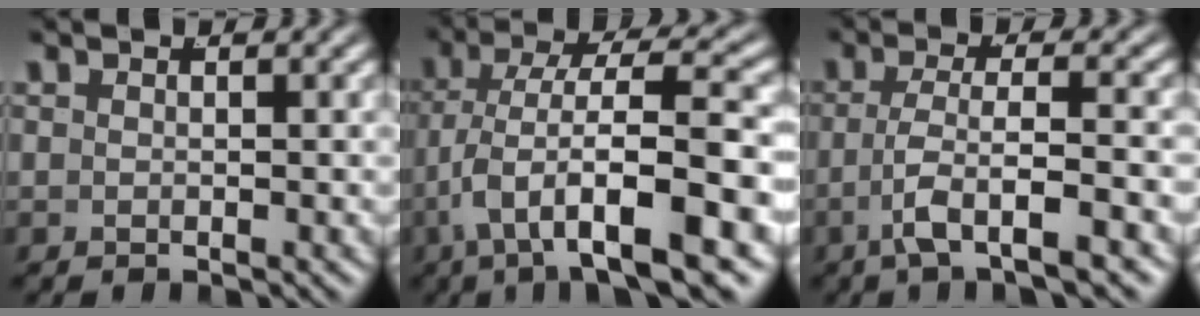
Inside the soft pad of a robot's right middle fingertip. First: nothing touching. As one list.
[{"total": 9.9, "force": [-3.0, 3.8, 8.6], "torque": [-0.156, -0.020, -0.031]}, {"total": 4.8, "force": [-2.3, 0.9, 4.2], "torque": [-0.089, -0.018, -0.027]}]